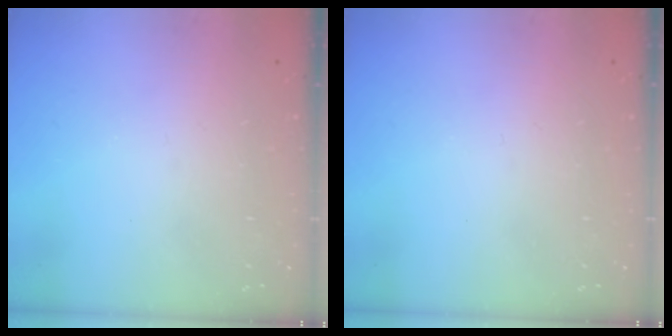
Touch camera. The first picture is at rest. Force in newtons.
{"total": 0.0}